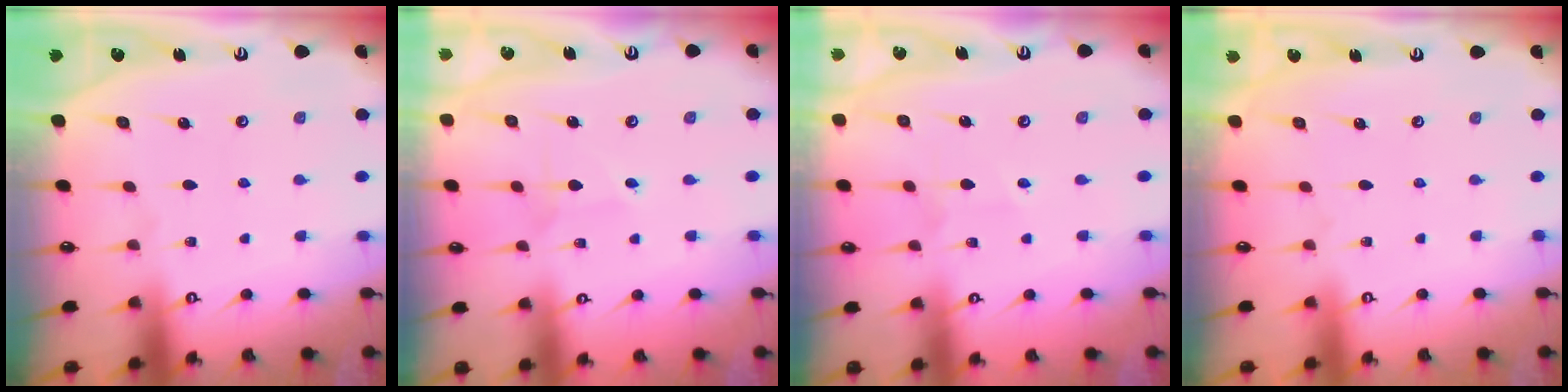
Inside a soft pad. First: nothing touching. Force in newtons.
{"total": 2.8, "press": 2.7, "slide": 0.3}
{"total": 2.5, "press": 2.4, "slide": 0.6}
{"total": 0.0}